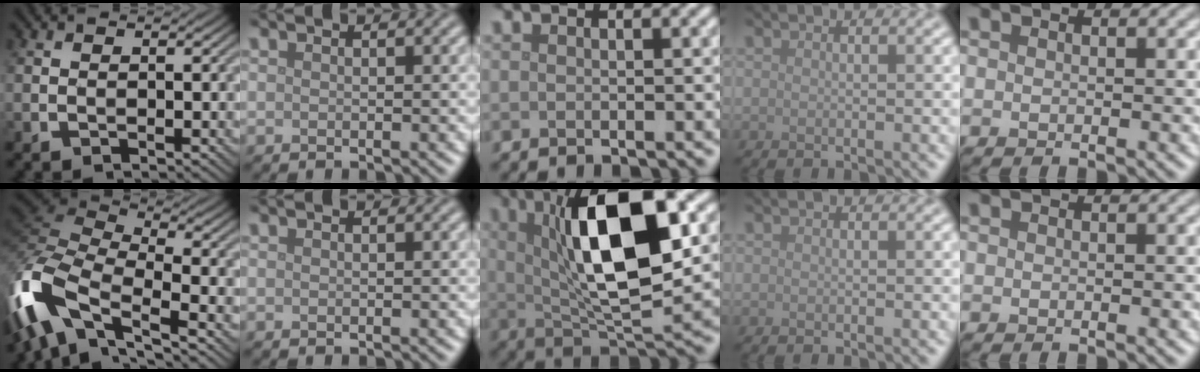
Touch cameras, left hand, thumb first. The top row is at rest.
{"thumb": {"total": 14.3, "force": [-7.5, 6.6, 10.2], "torque": [-0.263, -0.003, -0.154]}, "middle": {"total": 12.4, "force": [2.9, 4.1, 11.3], "torque": [-0.185, 0.010, 0.048]}}